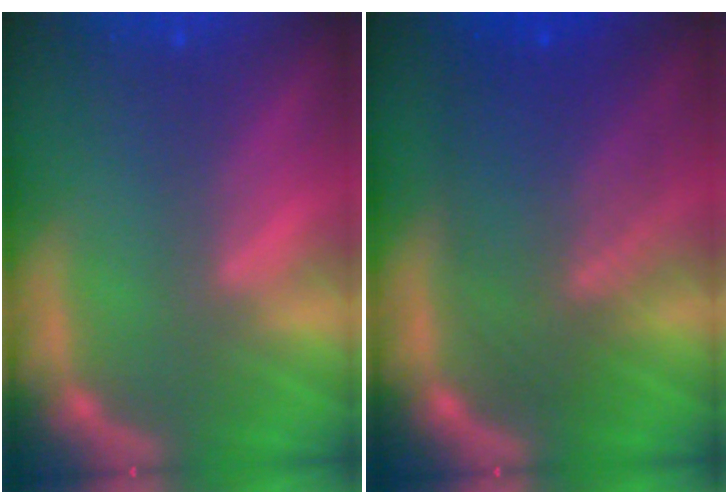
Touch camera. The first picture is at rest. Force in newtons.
{"total": 8.5}